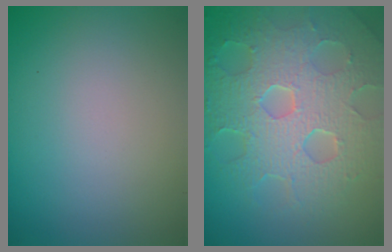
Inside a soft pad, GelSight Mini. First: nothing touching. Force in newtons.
{"total": 9.2, "press": 6.2, "slide": 6.8}